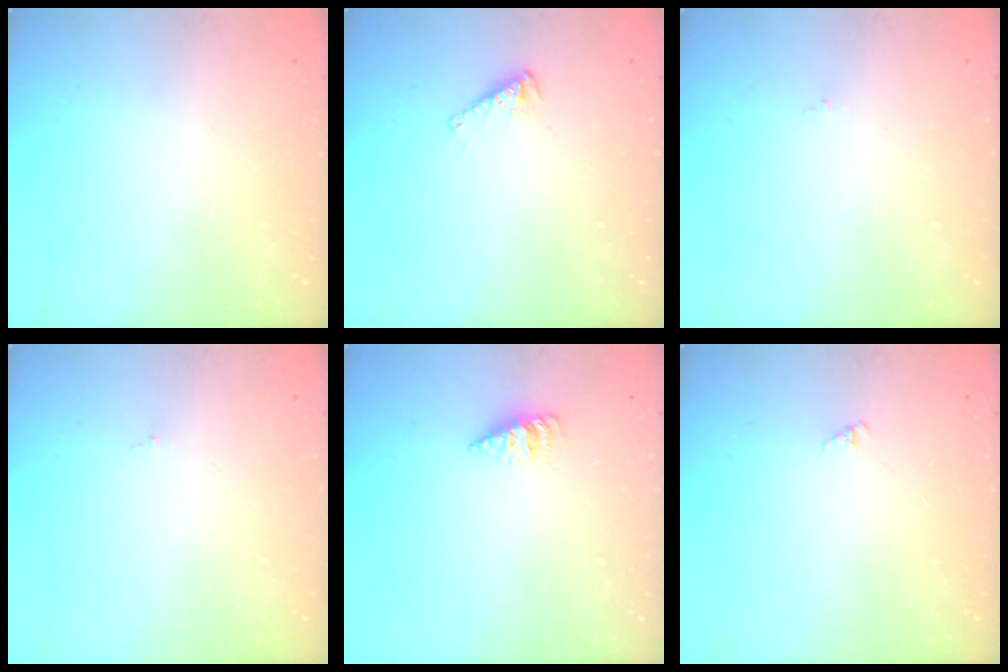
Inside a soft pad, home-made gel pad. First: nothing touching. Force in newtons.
{"total": 3.5, "press": 3.5, "slide": 0.5}
{"total": 0.0}
{"total": 0.0}
{"total": 2.5, "press": 2.4, "slide": 0.4}
{"total": 1.2, "press": 1.1, "slide": 0.3}